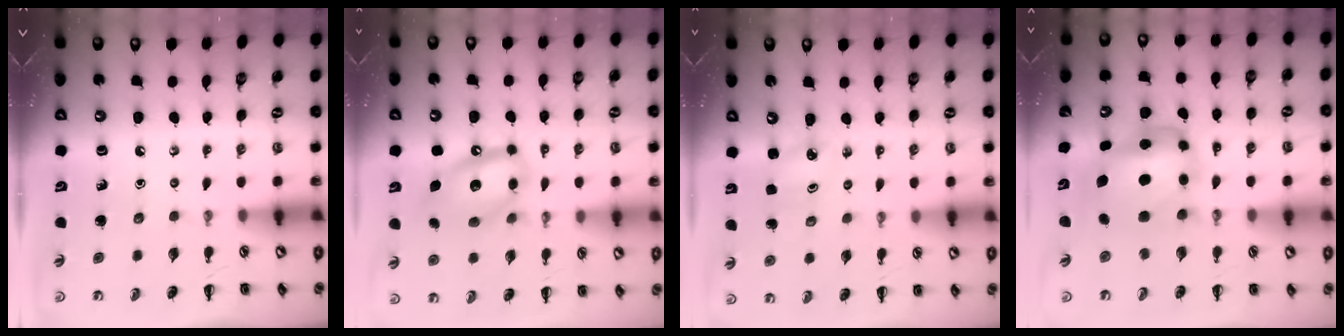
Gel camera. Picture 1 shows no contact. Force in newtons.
{"total": 14.4, "press": 14.1, "slide": 2.8}
{"total": 2.2, "press": 2.2, "slide": 0.3}
{"total": 6.0, "press": 5.8, "slide": 1.4}